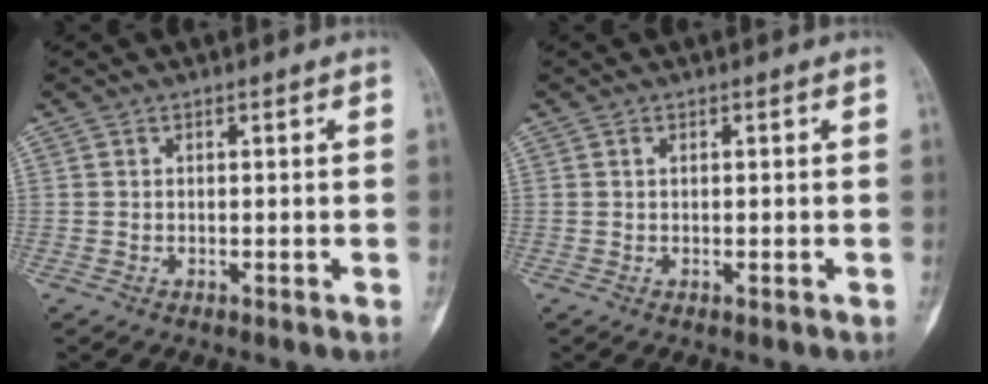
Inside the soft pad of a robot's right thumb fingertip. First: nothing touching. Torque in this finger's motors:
{"motor_torque": [-0.11, -0.18, -0.24, -0.03, 0.03]}